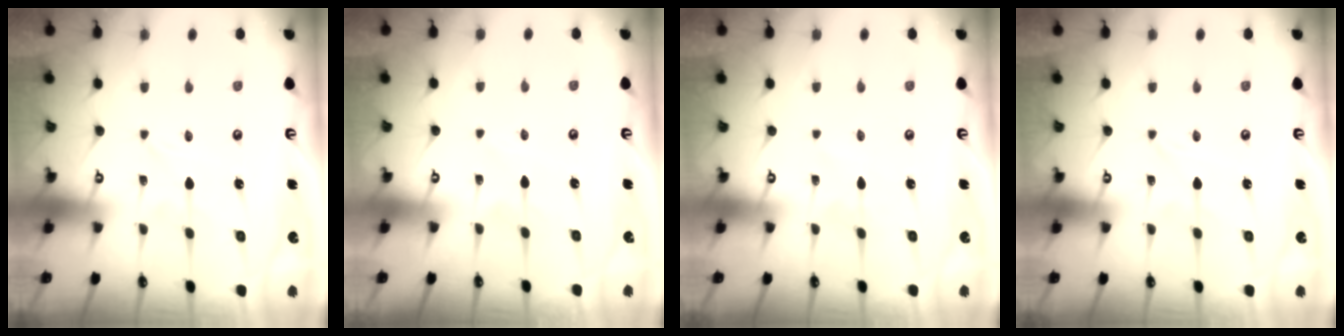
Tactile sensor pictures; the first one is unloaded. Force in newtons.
{"total": 2.2, "press": 2.2, "slide": 0.3}
{"total": 1.5, "press": 1.5, "slide": 0.2}
{"total": 0.0}